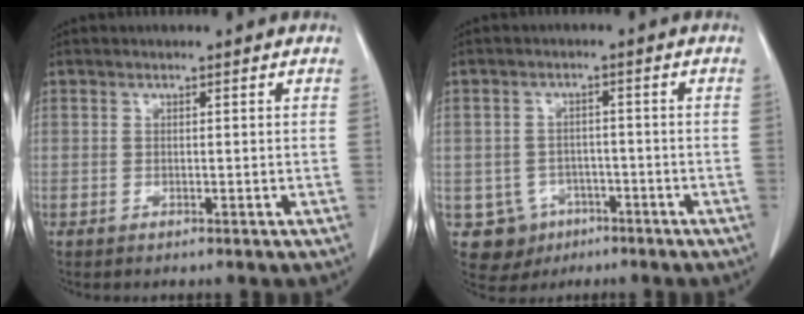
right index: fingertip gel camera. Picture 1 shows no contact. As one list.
[{"total": 6.4, "force": [-2.5, 5.8, 0.6], "torque": [-0.010, 0.012, -0.026]}]